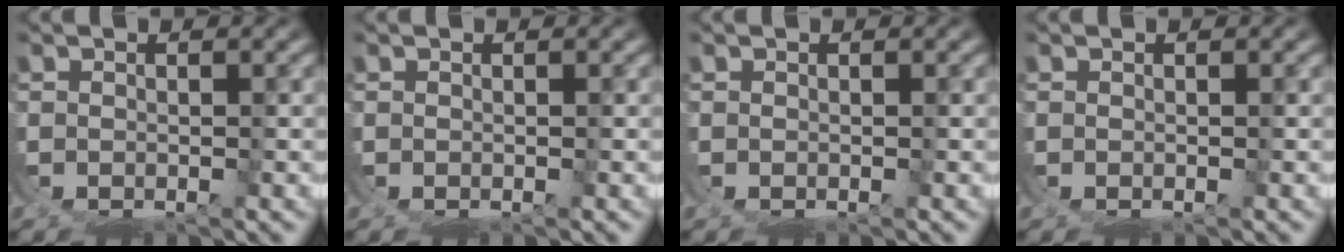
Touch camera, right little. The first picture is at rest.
{"total": 0.0}
{"total": 0.0}
{"total": 0.0}